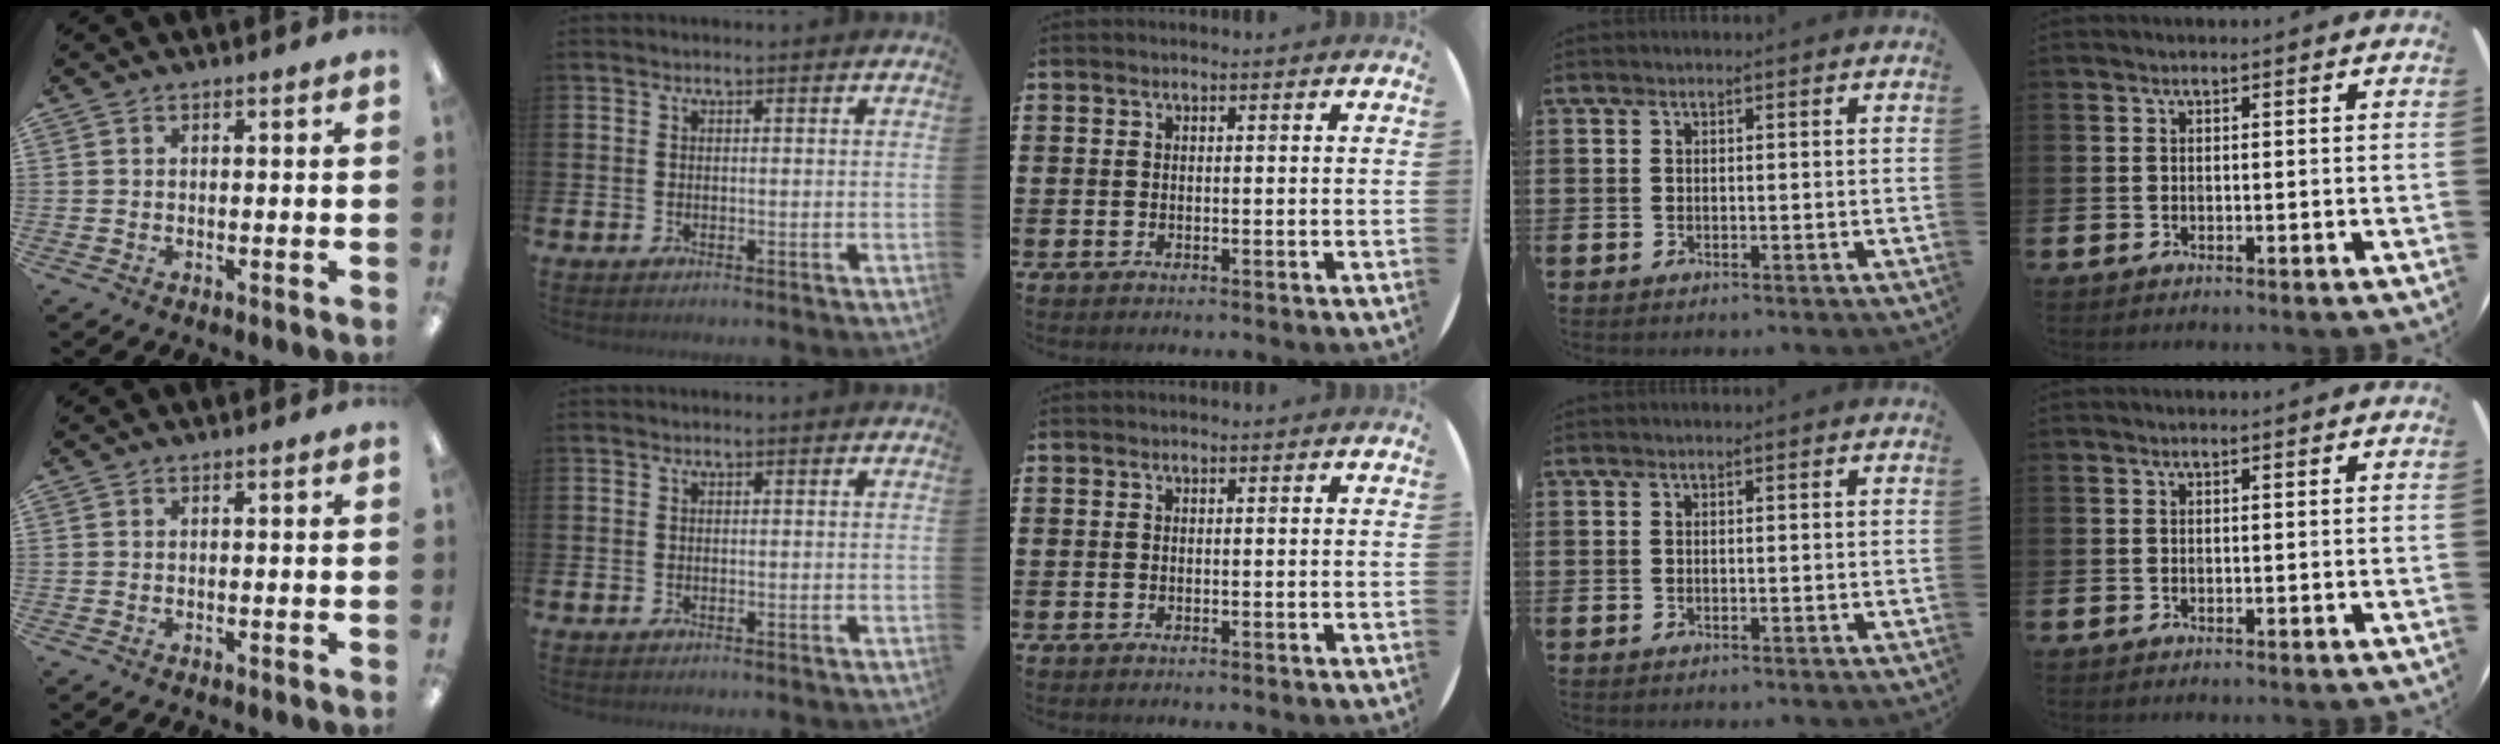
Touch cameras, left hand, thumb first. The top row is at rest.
{}